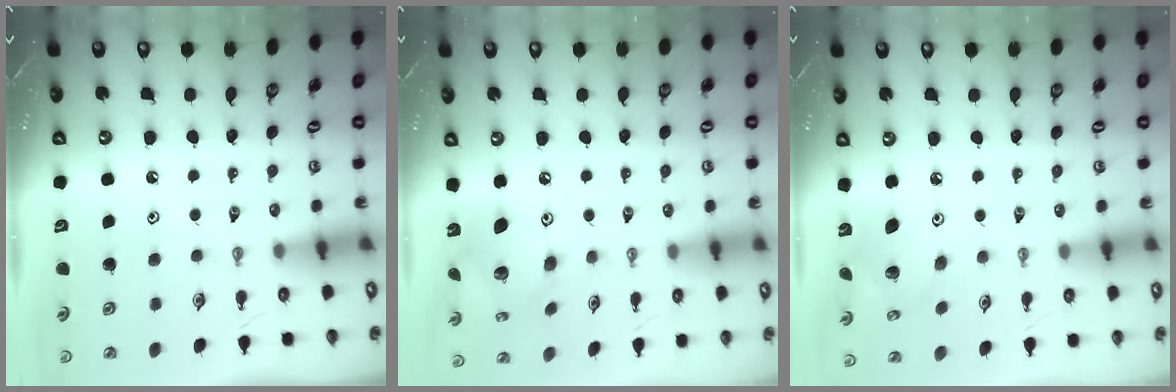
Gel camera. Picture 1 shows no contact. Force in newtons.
{"total": 13.4, "press": 13.3, "slide": 1.2}
{"total": 9.0, "press": 9.0, "slide": 0.3}